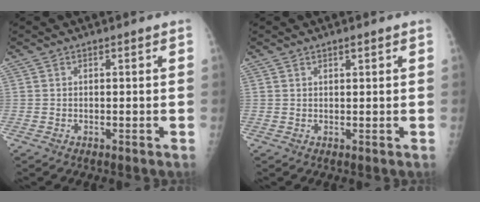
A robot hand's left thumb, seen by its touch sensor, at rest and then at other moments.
{"total": 1.0, "force": [0.7, 0.4, 0.6], "torque": [-0.004, -0.003, 0.011]}